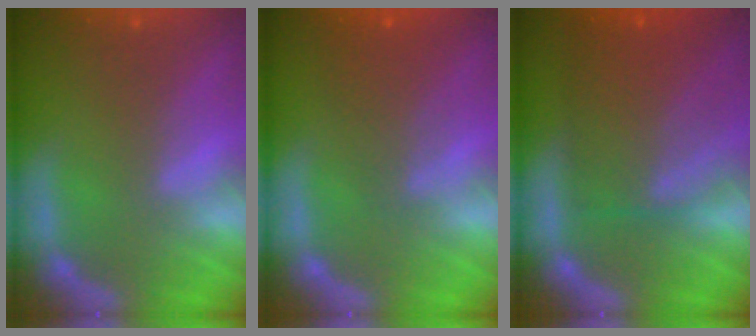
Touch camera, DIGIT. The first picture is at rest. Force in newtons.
{"total": 3.6}
{"total": 8.6}